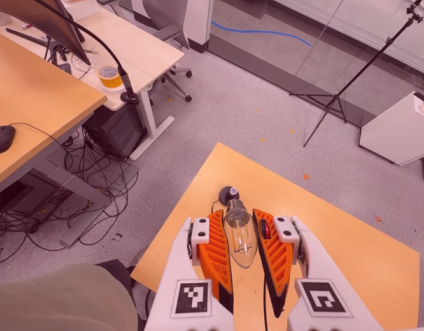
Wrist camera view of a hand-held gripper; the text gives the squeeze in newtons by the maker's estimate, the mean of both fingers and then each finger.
{"total": 19.5, "left": 21.0, "right": 18.1}